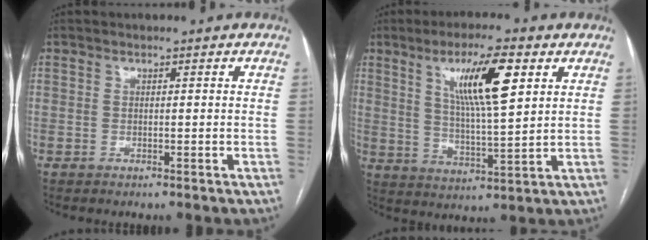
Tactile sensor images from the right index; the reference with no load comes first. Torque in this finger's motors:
{"motor_torque": [1.21, 0.93, 0.42, 0.19]}